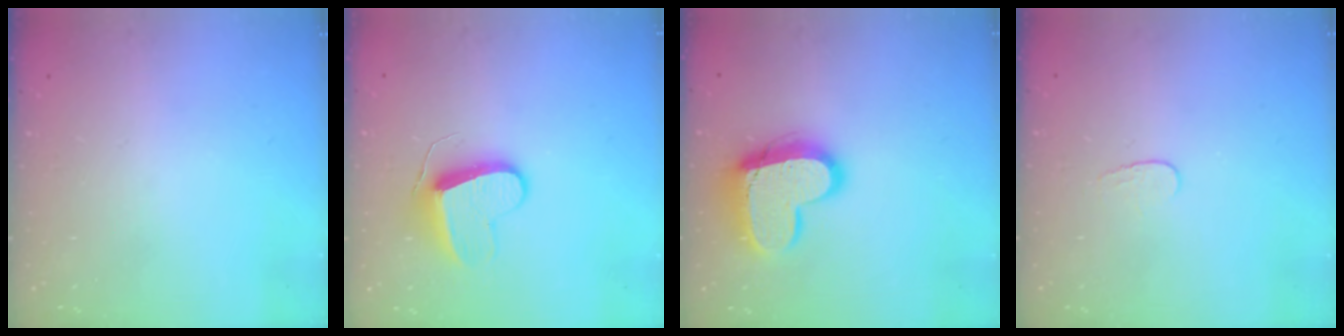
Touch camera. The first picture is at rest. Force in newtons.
{"total": 9.9, "press": 9.8, "slide": 0.8}
{"total": 16.6, "press": 16.5, "slide": 1.4}
{"total": 3.6, "press": 3.5, "slide": 0.4}